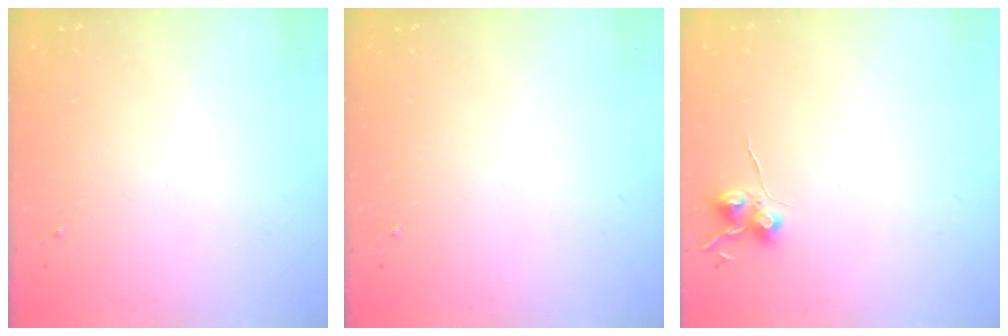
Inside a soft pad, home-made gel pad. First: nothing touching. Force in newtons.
{"total": 0.0}
{"total": 6.9, "press": 6.9, "slide": 0.6}